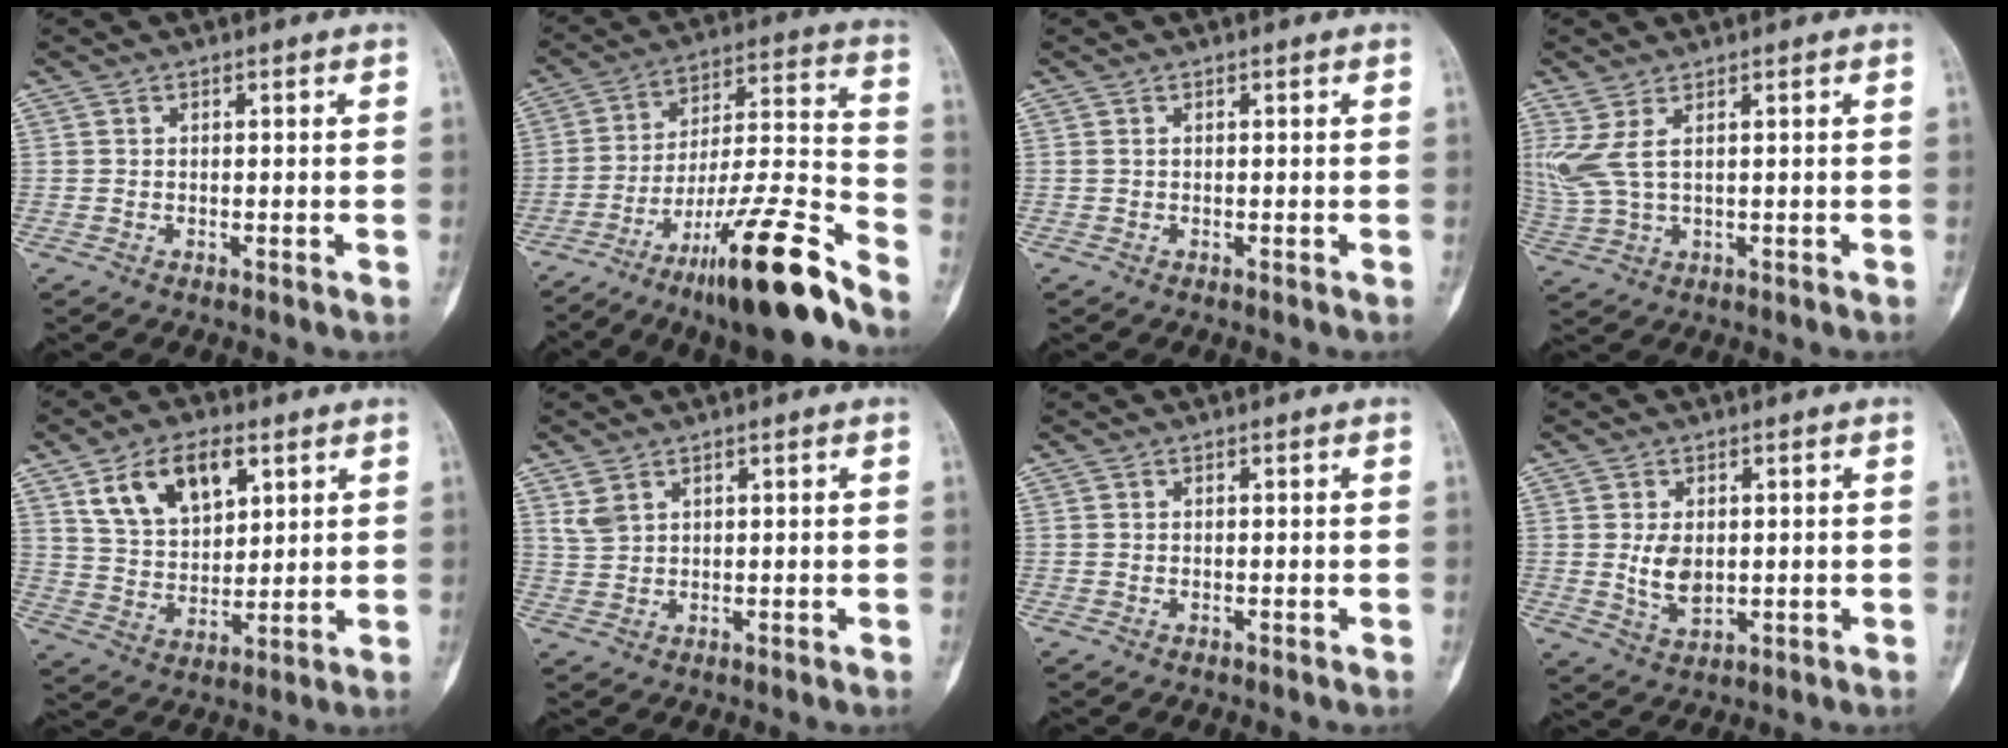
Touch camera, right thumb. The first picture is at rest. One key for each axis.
{"total": 20.7, "fx": -14.8, "fy": 2.0, "fz": 14.4, "tx": -0.230, "ty": 0.085, "tz": -0.244}
{"total": 0.0}
{"total": 6.1, "fx": 2.0, "fy": 2.2, "fz": 5.3, "tx": -0.152, "ty": 0.002, "tz": 0.053}
{"total": 12.9, "fx": 6.2, "fy": 7.4, "fz": 8.5, "tx": -0.121, "ty": -0.021, "tz": 0.121}
{"total": 2.8, "fx": 1.5, "fy": 1.7, "fz": 1.6, "tx": -0.031, "ty": 0.001, "tz": 0.042}
{"total": 0.0}
{"total": 5.4, "fx": 0.2, "fy": 3.4, "fz": 4.3, "tx": -0.069, "ty": -0.010, "tz": 0.013}